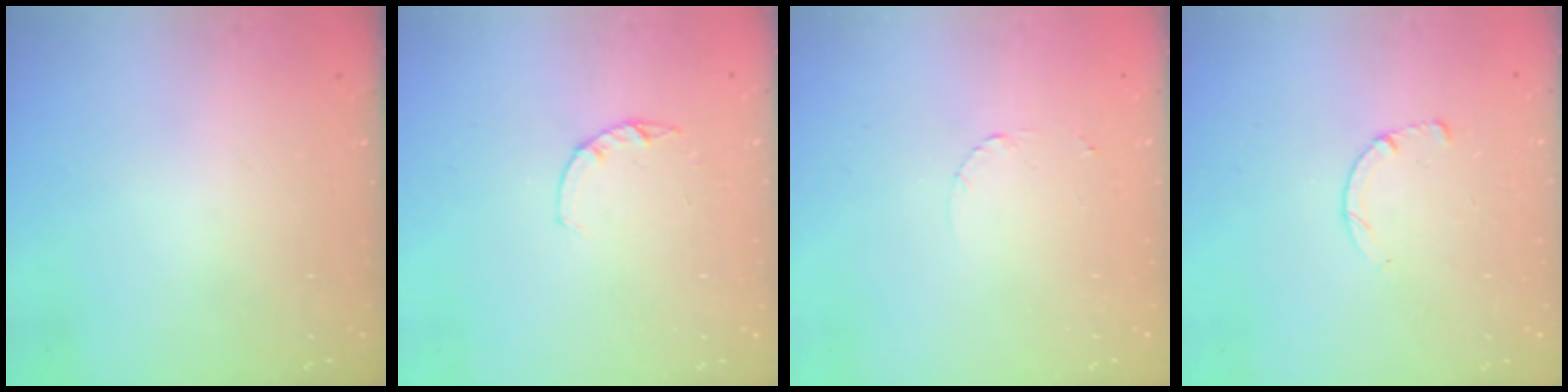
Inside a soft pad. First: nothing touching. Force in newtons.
{"total": 2.2, "press": 2.2, "slide": 0.4}
{"total": 1.6, "press": 1.6, "slide": 0.2}
{"total": 2.6, "press": 2.5, "slide": 0.3}